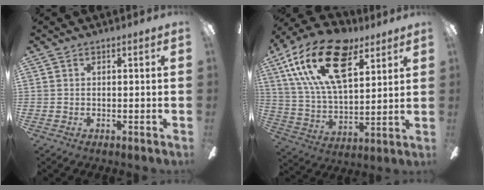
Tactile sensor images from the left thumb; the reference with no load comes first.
{"total": 23.4, "force": [12.3, 11.7, 16.1], "torque": [-0.301, -0.046, 0.214]}